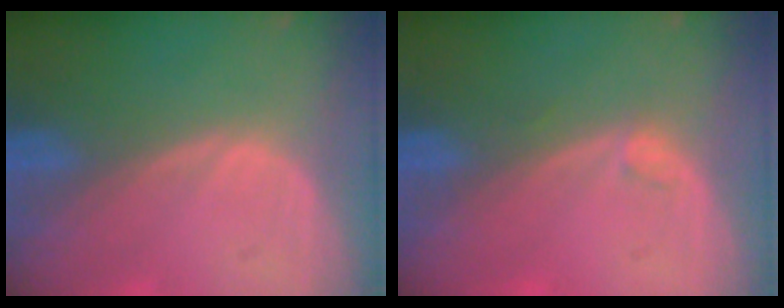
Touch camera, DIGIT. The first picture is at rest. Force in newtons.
{"total": 1.0, "press": 0.9, "slide": 0.3}